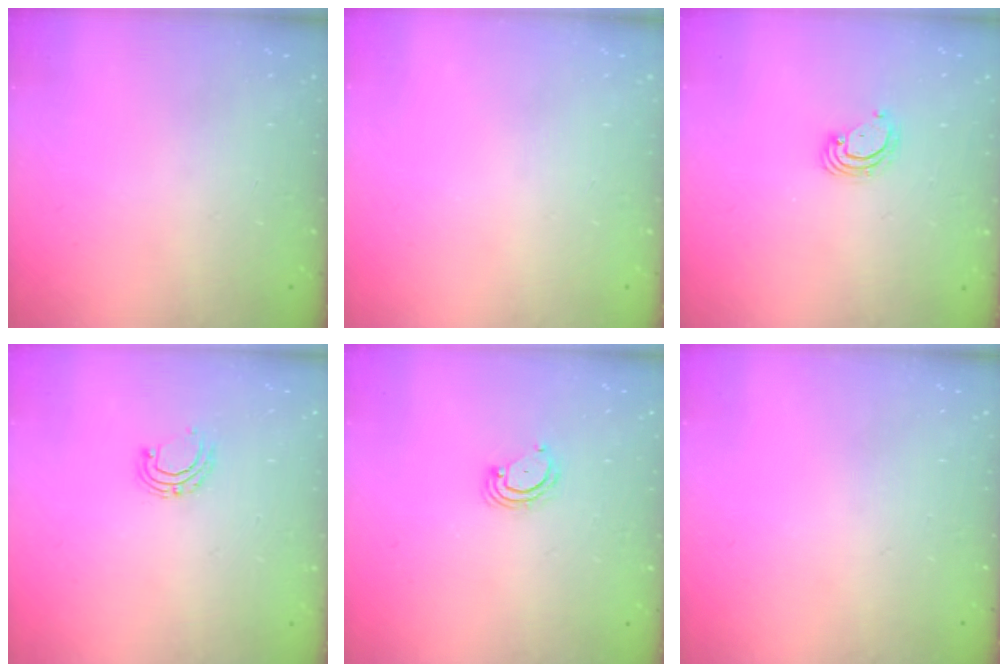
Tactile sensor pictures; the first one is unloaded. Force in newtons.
{"total": 0.0}
{"total": 3.4, "press": 3.4, "slide": 0.2}
{"total": 5.2, "press": 5.2, "slide": 0.6}
{"total": 2.3, "press": 2.3, "slide": 0.2}
{"total": 0.0}